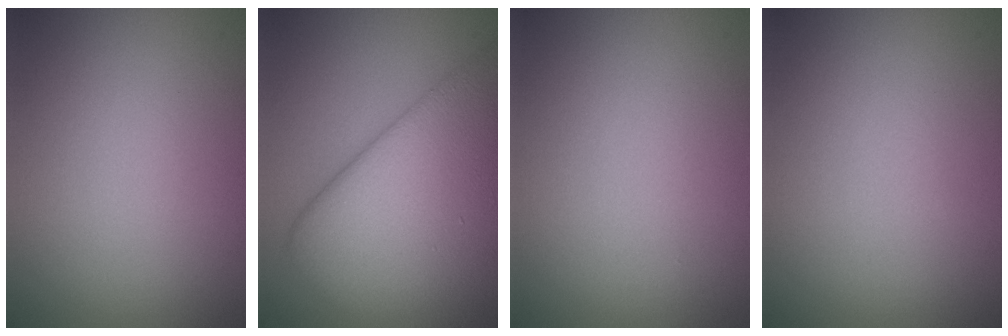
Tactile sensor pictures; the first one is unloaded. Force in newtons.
{"total": 12.2, "press": 12.2, "slide": 0.5}
{"total": 0.0}
{"total": 0.0}